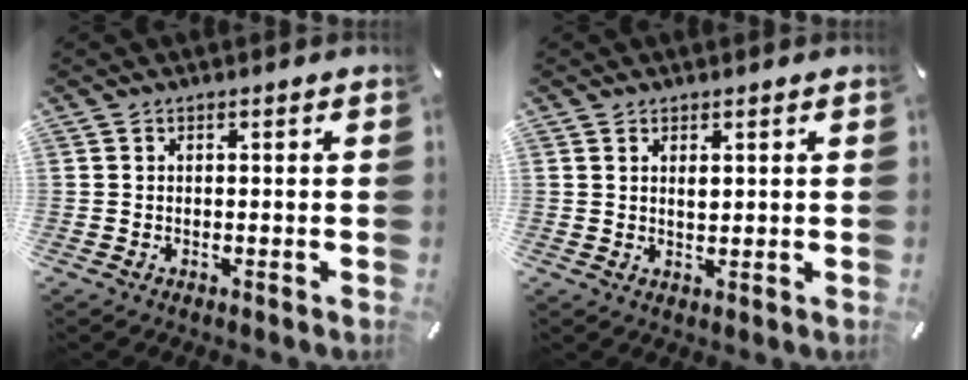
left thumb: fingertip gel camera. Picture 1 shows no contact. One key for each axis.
{"total": 1.7, "fx": 0.9, "fy": 0.7, "fz": 1.2, "tx": -0.027, "ty": 0.002, "tz": 0.016}